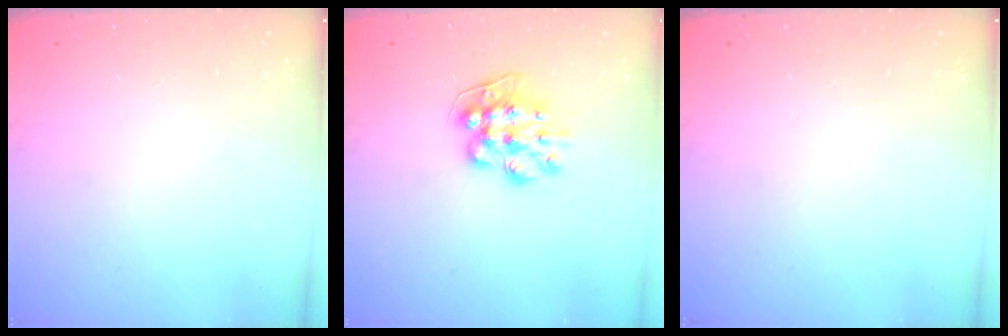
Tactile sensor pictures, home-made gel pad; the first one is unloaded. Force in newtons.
{"total": 9.2, "press": 9.2, "slide": 0.1}
{"total": 0.0}